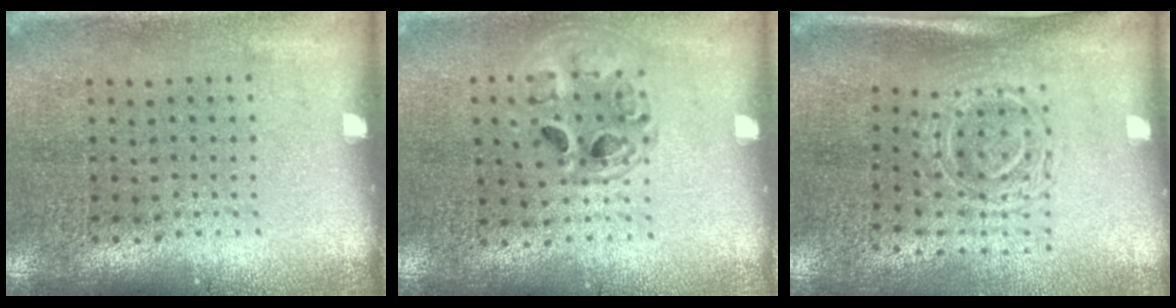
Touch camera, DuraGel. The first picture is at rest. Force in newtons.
{"total": 1.3, "press": 1.3, "slide": 0.4}
{"total": 1.7, "press": 1.3, "slide": 1.1}